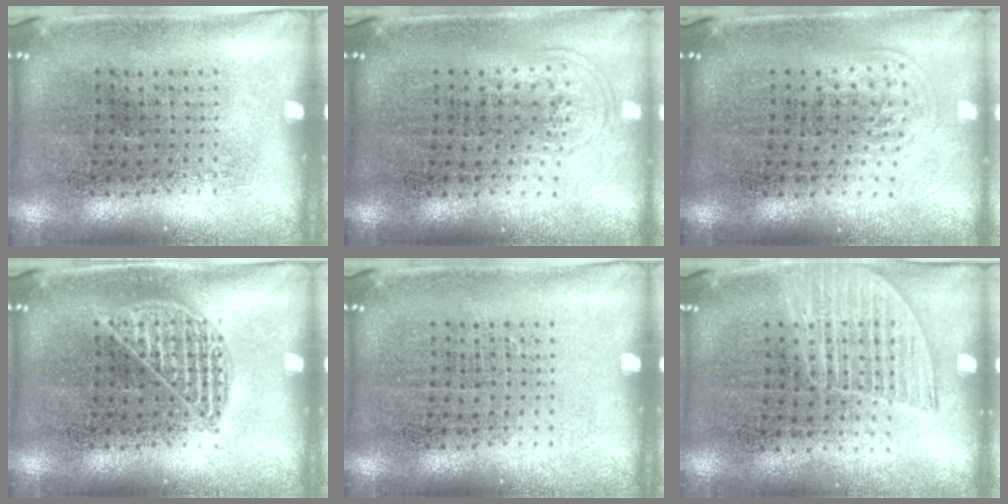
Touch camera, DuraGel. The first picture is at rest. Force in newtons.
{"total": 0.8, "press": 0.5, "slide": 0.7}
{"total": 1.0, "press": 0.7, "slide": 0.8}
{"total": 1.6, "press": 1.6, "slide": 0.2}
{"total": 0.0}
{"total": 1.3, "press": 1.2, "slide": 0.6}